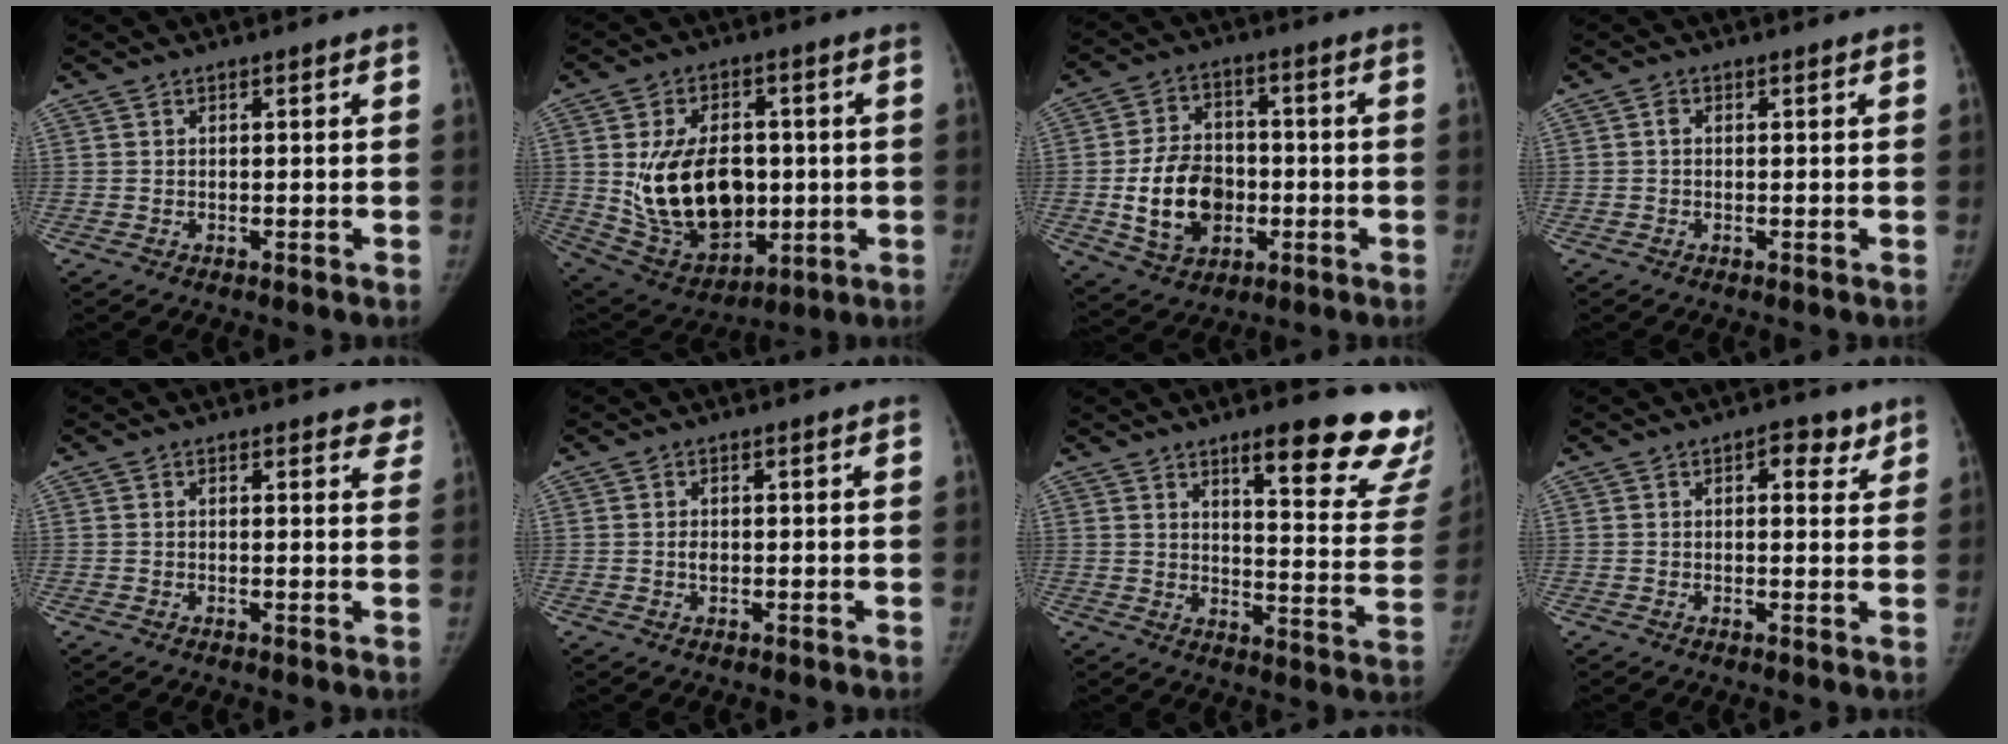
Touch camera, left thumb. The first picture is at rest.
{"total": 19.8, "force": [-0.1, 13.3, 14.7], "torque": [-0.208, -0.008, 0.026]}
{"total": 13.7, "force": [-2.4, 10.1, 8.9], "torque": [-0.126, 0.013, -0.035]}
{"total": 1.0, "force": [0.1, 0.8, 0.6], "torque": [-0.007, 0.002, -0.003]}
{"total": 4.3, "force": [3.8, 1.9, 0.8], "torque": [0.032, -0.017, 0.019]}
{"total": 1.3, "force": [-0.1, 0.9, 0.9], "torque": [-0.012, 0.001, 0.000]}
{"total": 21.4, "force": [14.7, 5.2, 14.6], "torque": [-0.143, -0.087, 0.182]}
{"total": 4.4, "force": [2.4, 2.3, 2.9], "torque": [-0.011, -0.007, 0.025]}